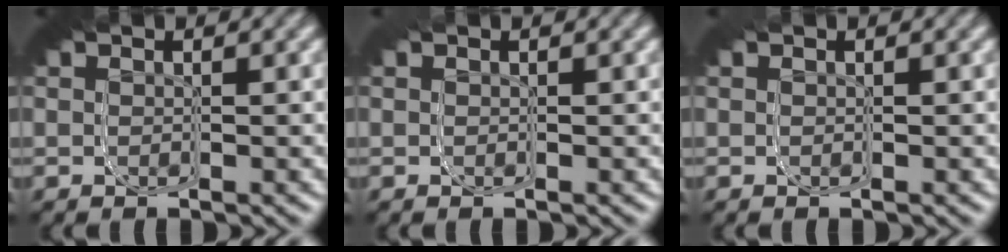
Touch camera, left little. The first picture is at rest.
{"total": 0.0}
{"total": 0.0}